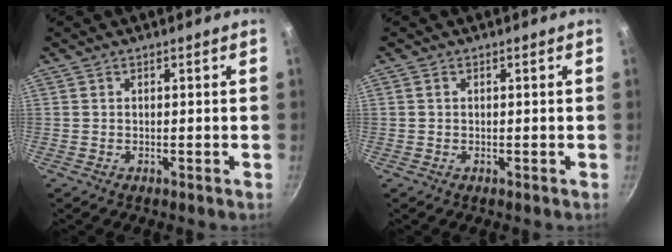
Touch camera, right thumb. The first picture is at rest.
{"total": 0.6, "force": [0.1, 0.5, 0.3], "torque": [-0.004, 0.003, 0.001]}